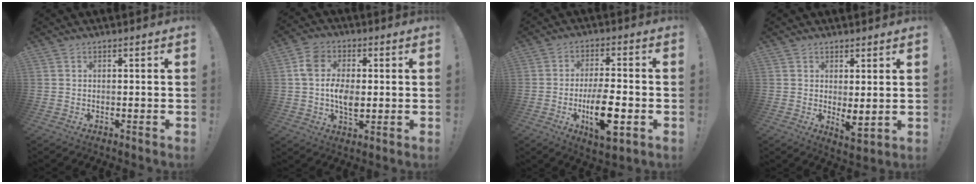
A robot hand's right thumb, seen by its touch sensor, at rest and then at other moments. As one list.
[{"total": 10.4, "force": [-0.5, 7.6, 7.1], "torque": [-0.135, 0.007, -0.007]}, {"total": 15.5, "force": [-3.9, 6.1, 13.7], "torque": [-0.232, 0.001, -0.058]}, {"total": 4.5, "force": [1.5, 1.3, 4.0], "torque": [-0.054, -0.019, 0.032]}]